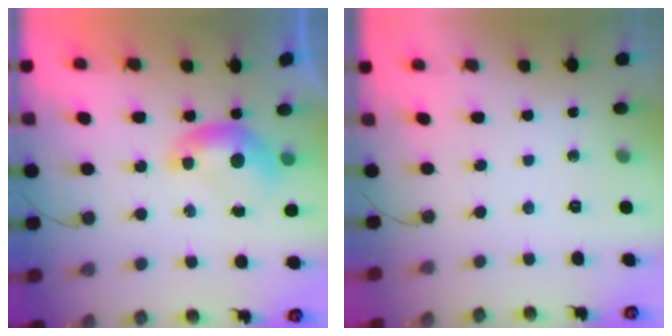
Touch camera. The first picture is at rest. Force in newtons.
{"total": 0.0}